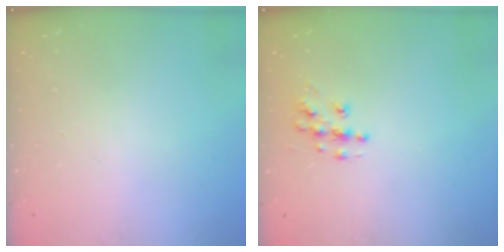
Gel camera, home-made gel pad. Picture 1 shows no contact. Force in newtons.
{"total": 7.3, "press": 7.3, "slide": 0.2}